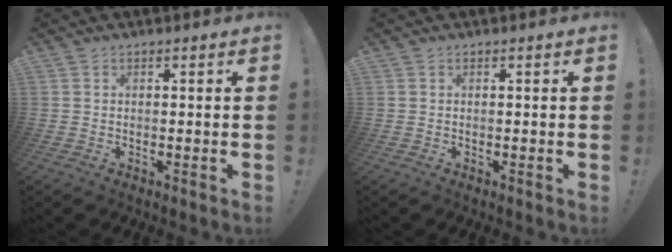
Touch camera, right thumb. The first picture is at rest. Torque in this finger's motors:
{"motor_torque": [-0.02, -0.14, 0.08, 0.17, -0.08]}